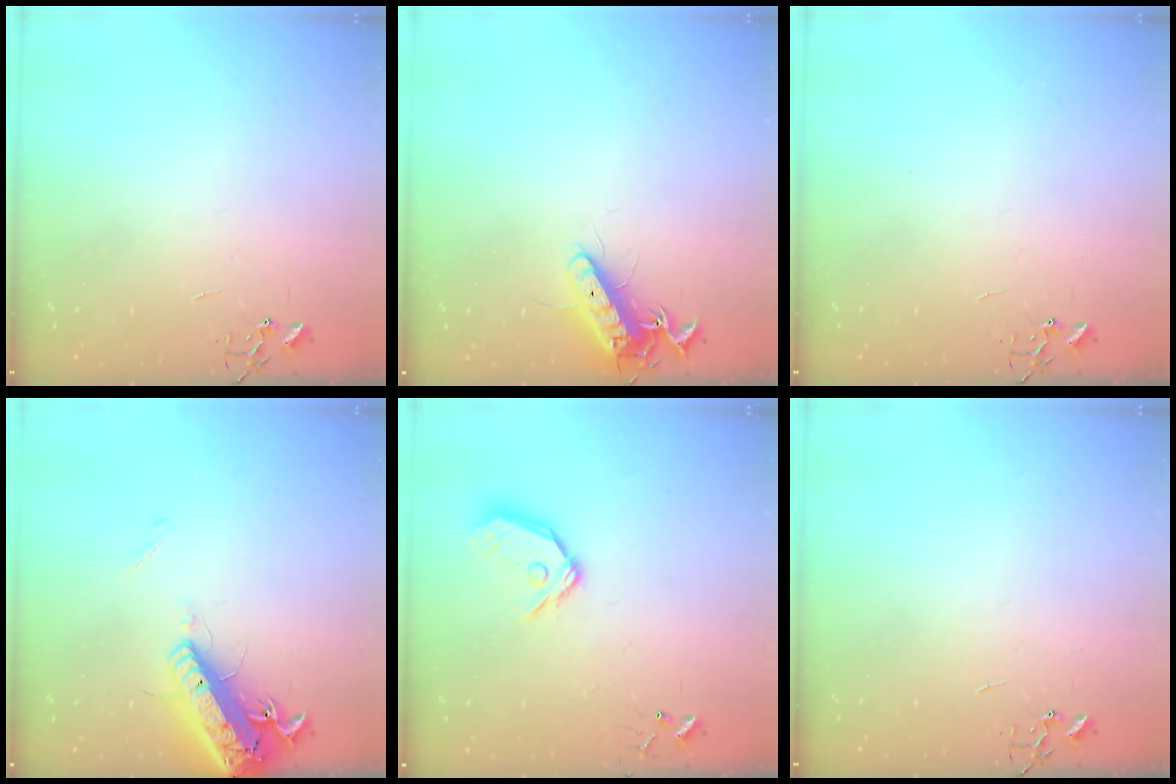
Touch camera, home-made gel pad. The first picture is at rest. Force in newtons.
{"total": 12.7, "press": 12.6, "slide": 1.5}
{"total": 0.0}
{"total": 18.1, "press": 17.7, "slide": 3.9}
{"total": 12.7, "press": 12.5, "slide": 2.0}
{"total": 0.0}